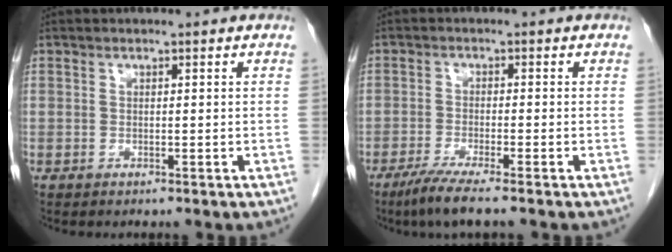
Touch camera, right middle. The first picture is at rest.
{"total": 5.2, "force": [-3.8, -0.4, 3.5], "torque": [-0.067, -0.015, -0.072]}